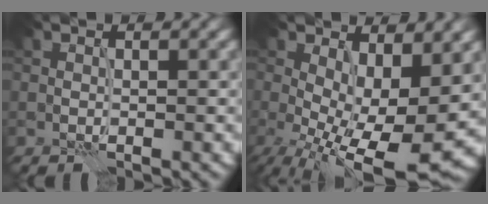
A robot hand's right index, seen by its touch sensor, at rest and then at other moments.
{"total": 10.7, "force": [-0.9, 4.5, 9.7], "torque": [-0.154, -0.016, -0.007]}